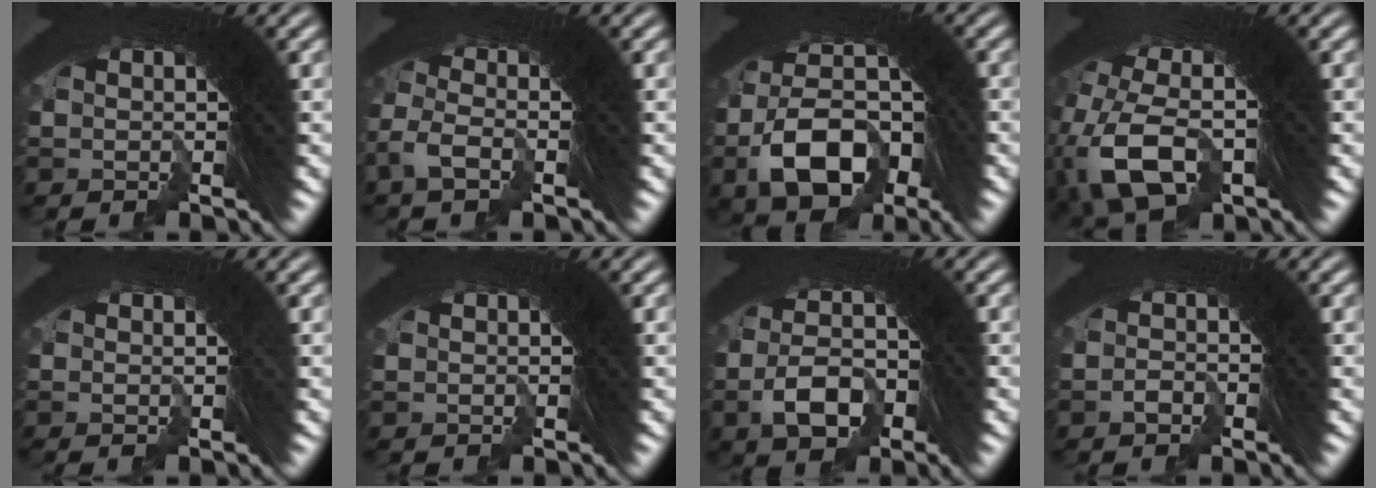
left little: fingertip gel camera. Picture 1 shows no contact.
{"total": 2.8, "force": [-2.0, 1.5, 1.2], "torque": [-0.021, -0.007, -0.042]}
{"total": 11.6, "force": [-3.8, 8.6, 6.8], "torque": [-0.115, -0.028, -0.063]}
{"total": 8.4, "force": [-4.7, 6.2, 3.1], "torque": [-0.116, -0.060, -0.058]}
{"total": 0.6, "force": [-0.3, -0.5, -0.2], "torque": [0.008, 0.002, -0.008]}
{"total": 0.0}
{"total": 5.7, "force": [-2.7, 4.4, 2.5], "torque": [-0.032, -0.007, -0.053]}
{"total": 2.5, "force": [-2.2, 0.3, -1.2], "torque": [0.020, -0.011, -0.034]}